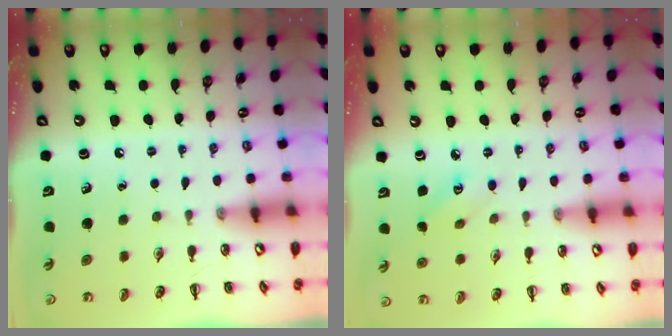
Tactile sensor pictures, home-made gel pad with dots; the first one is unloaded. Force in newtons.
{"total": 3.3, "press": 3.2, "slide": 0.9}